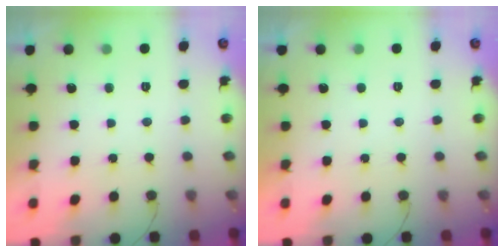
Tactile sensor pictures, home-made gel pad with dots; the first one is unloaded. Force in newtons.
{"total": 0.0}